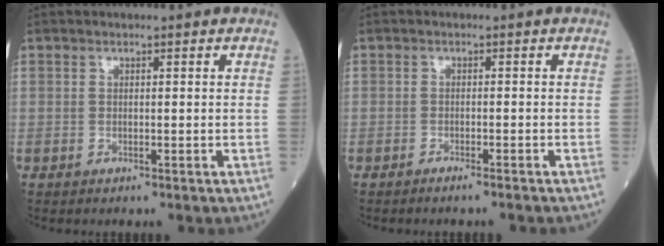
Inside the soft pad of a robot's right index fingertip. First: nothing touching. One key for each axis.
{"total": 2.1, "fx": -1.8, "fy": -0.1, "fz": 1.0, "tx": -0.013, "ty": 0.000, "tz": -0.022}